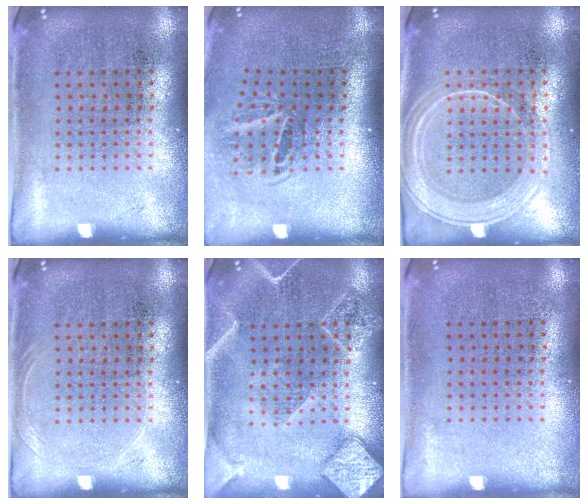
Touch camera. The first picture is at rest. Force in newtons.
{"total": 1.8, "press": 1.2, "slide": 1.4}
{"total": 1.8, "press": 1.8, "slide": 0.2}
{"total": 0.7, "press": 0.7, "slide": 0.3}
{"total": 2.1, "press": 2.1, "slide": 0.2}
{"total": 0.0}